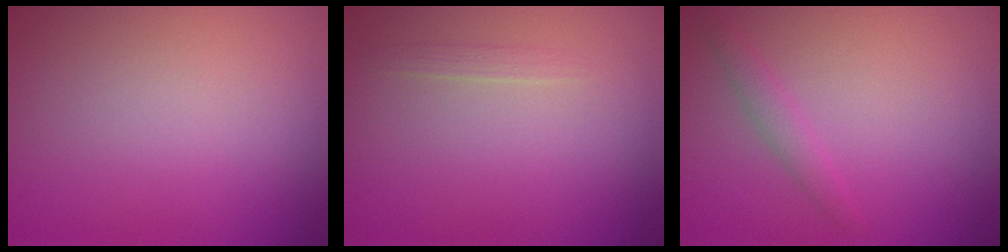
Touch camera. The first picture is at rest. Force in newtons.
{"total": 0.6, "press": 0.6, "slide": 0.0}
{"total": 1.3, "press": 1.3, "slide": 0.1}